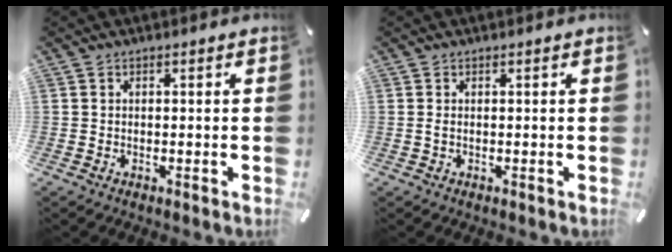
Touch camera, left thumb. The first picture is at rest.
{"total": 0.7, "force": [0.0, 0.1, 0.7], "torque": [-0.014, -0.001, 0.000]}